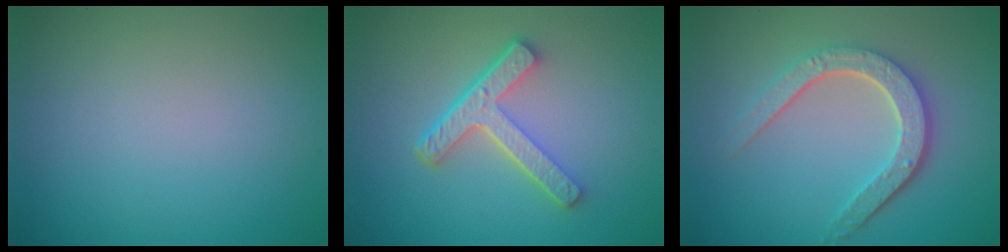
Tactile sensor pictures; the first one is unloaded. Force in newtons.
{"total": 4.4, "press": 3.2, "slide": 3.0}
{"total": 4.7, "press": 3.6, "slide": 3.0}